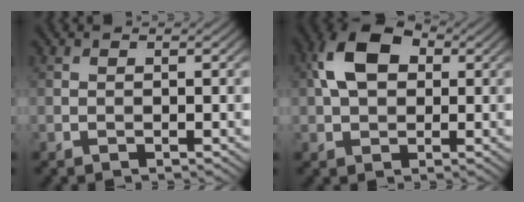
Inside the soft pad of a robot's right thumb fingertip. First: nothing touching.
{"total": 8.0, "force": [1.6, 5.3, 5.7], "torque": [-0.127, 0.019, 0.023]}